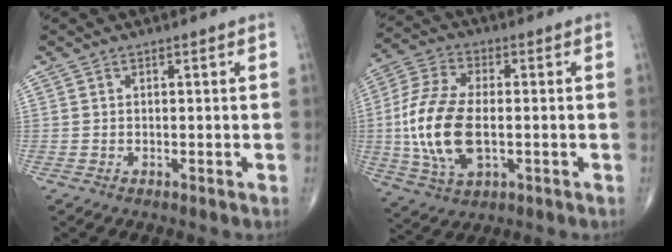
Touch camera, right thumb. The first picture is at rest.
{"total": 15.9, "force": [-1.5, 8.4, 13.4], "torque": [-0.288, 0.003, -0.026]}